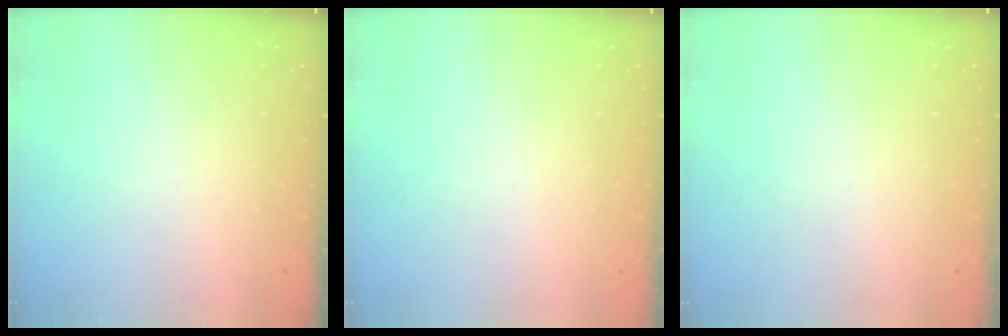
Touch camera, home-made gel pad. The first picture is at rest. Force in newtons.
{"total": 1.8, "press": 1.7, "slide": 0.1}
{"total": 1.6, "press": 1.6, "slide": 0.1}